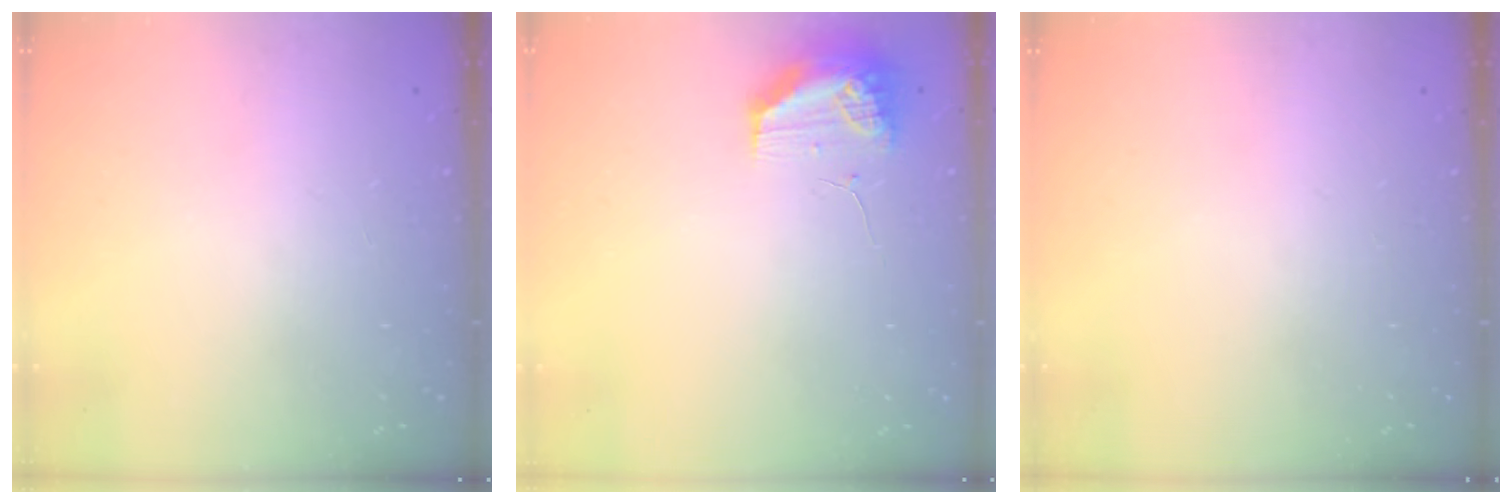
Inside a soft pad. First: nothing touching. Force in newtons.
{"total": 9.7, "press": 9.6, "slide": 1.5}
{"total": 0.0}